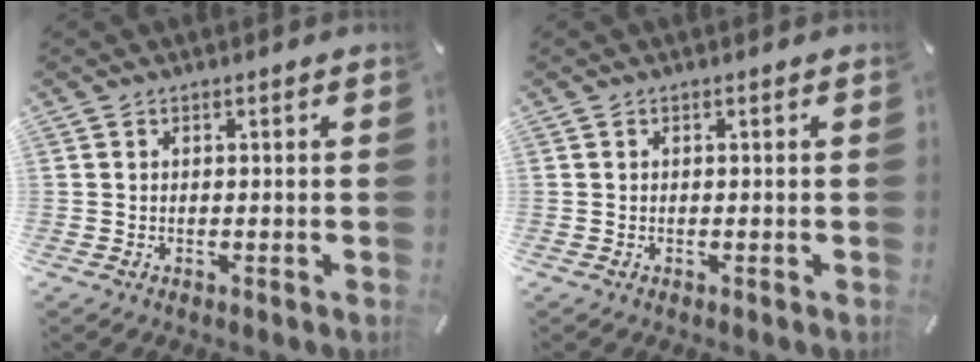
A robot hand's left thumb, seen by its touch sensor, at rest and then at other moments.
{"total": 0.0}